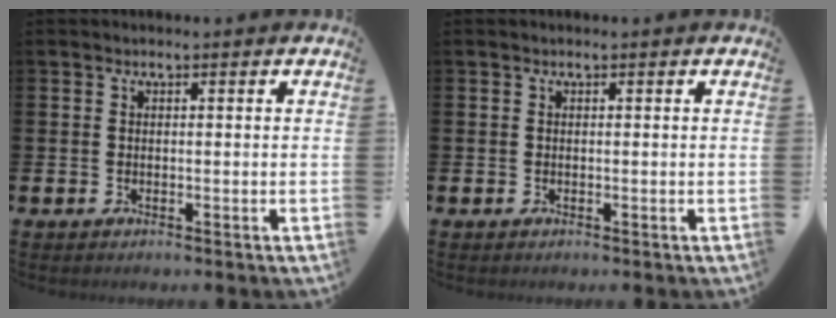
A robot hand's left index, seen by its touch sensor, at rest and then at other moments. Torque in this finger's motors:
{"motor_torque": [-0.07, 0.04, -0.01, -0.01]}